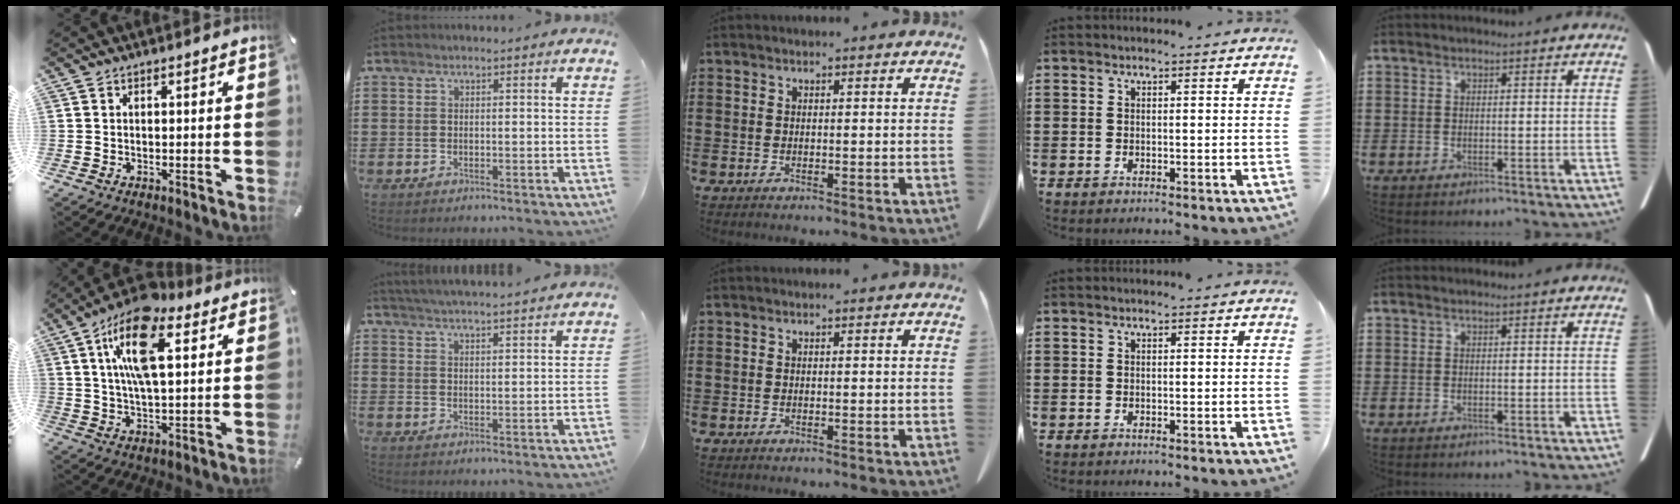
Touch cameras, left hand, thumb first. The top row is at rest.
{"thumb": {"total": 17.1, "force": [7.8, 7.9, 13.0], "torque": [-0.247, -0.012, 0.130]}, "index": {"total": 3.6, "force": [3.5, -0.8, 0.4], "torque": [-0.018, -0.015, 0.061]}}